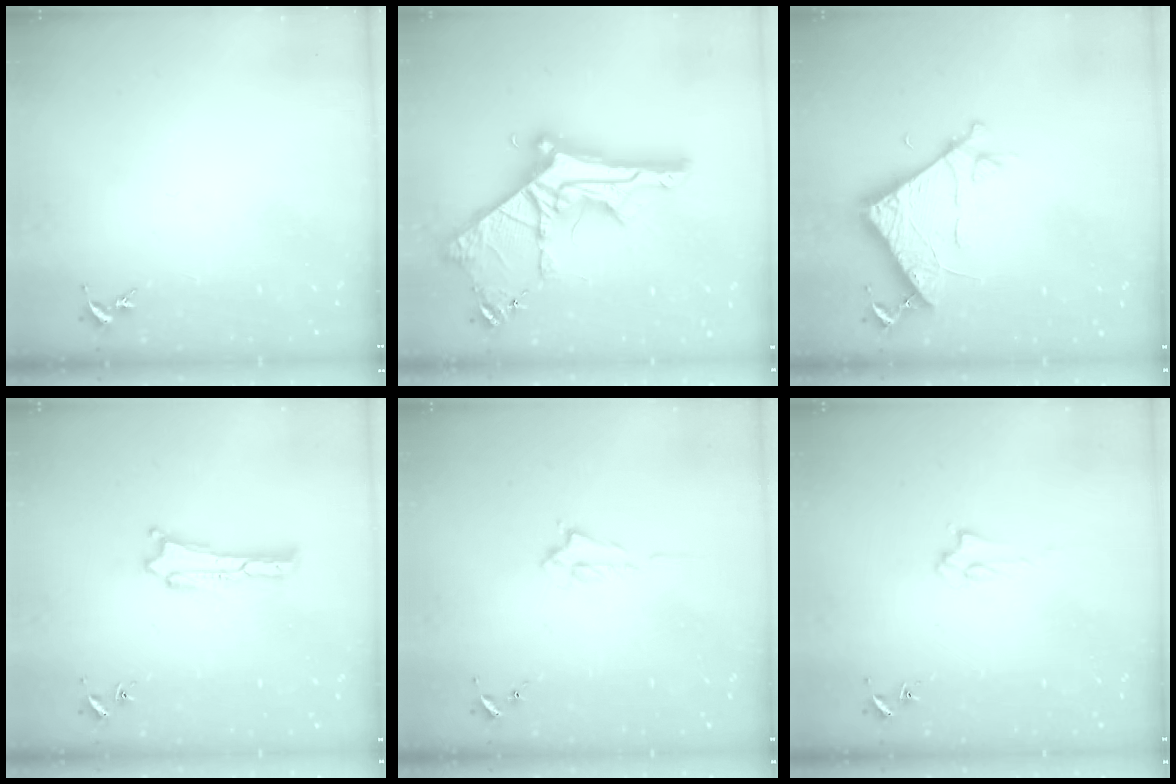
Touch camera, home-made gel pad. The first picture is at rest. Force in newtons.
{"total": 12.0, "press": 12.0, "slide": 1.3}
{"total": 7.3, "press": 7.3, "slide": 0.6}
{"total": 0.0}
{"total": 0.7, "press": 0.6, "slide": 0.2}
{"total": 1.6, "press": 1.6, "slide": 0.2}